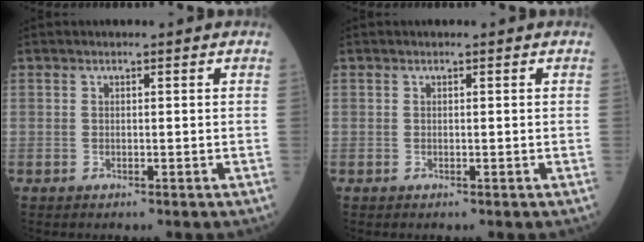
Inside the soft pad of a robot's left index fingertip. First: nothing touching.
{"total": 0.0}